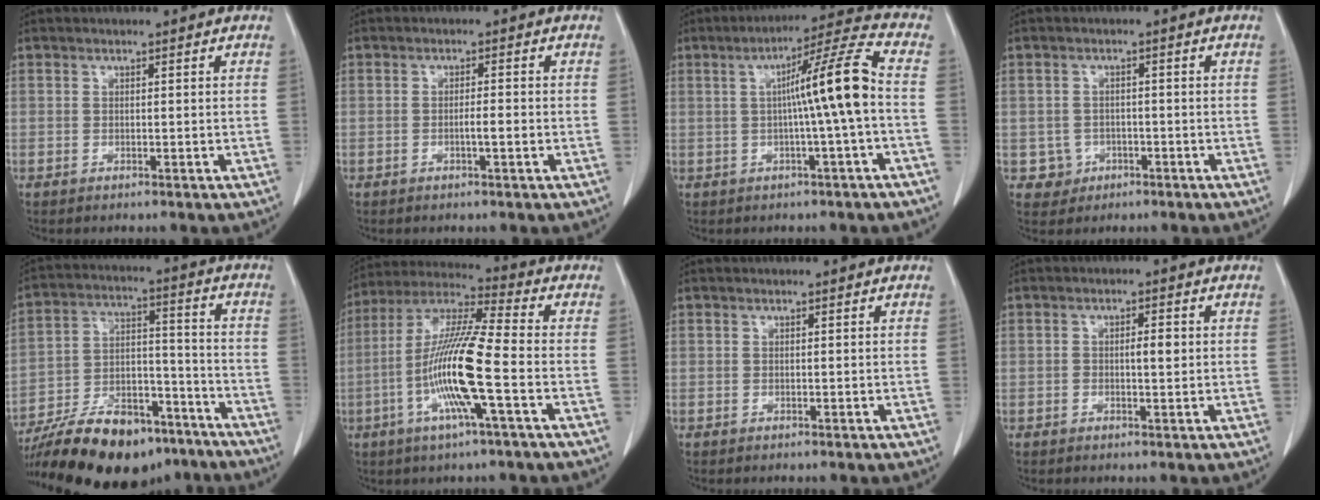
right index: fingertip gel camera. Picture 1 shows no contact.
{"total": 1.8, "force": [-0.5, 0.1, 1.7], "torque": [-0.028, 0.001, -0.011]}
{"total": 10.2, "force": [-0.2, -1.3, 10.1], "torque": [-0.157, 0.018, -0.003]}
{"total": 3.3, "force": [-1.1, 3.1, 0.0], "torque": [0.009, 0.013, -0.012]}
{"total": 20.9, "force": [-16.2, 8.0, 10.5], "torque": [-0.188, 0.015, -0.267]}
{"total": 14.4, "force": [-3.6, 0.3, 13.9], "torque": [-0.277, -0.004, -0.079]}
{"total": 0.0}
{"total": 2.3, "force": [0.1, 0.8, 2.2], "torque": [-0.033, 0.002, 0.001]}